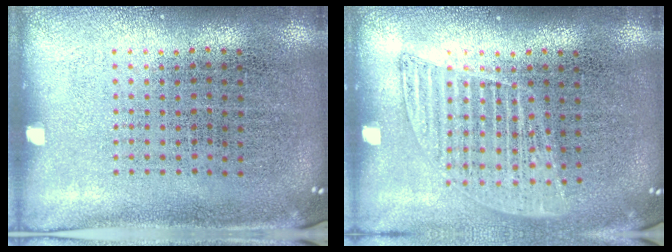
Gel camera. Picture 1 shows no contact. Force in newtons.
{"total": 1.2, "press": 1.1, "slide": 0.4}